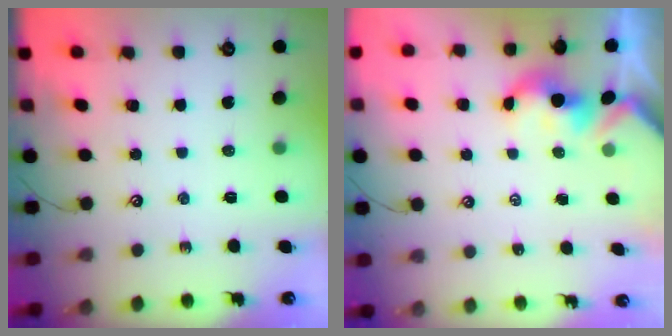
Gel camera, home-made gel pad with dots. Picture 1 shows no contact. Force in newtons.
{"total": 1.6, "press": 1.6, "slide": 0.2}